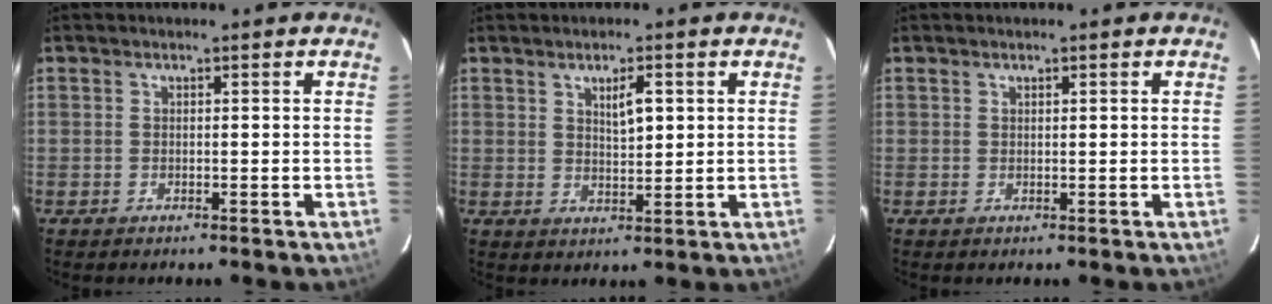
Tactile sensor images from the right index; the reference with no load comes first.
{"total": 4.4, "force": [1.7, 1.4, 3.7], "torque": [-0.063, 0.002, 0.032]}
{"total": 0.5, "force": [0.4, 0.3, 0.3], "torque": [-0.005, 0.001, 0.007]}